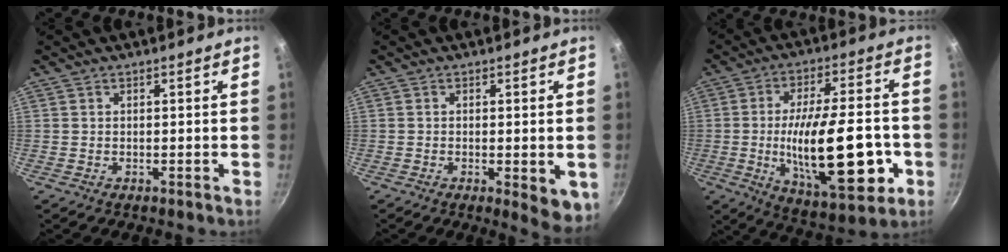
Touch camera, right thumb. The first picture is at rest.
{"total": 7.1, "force": [-1.8, 2.4, 6.5], "torque": [-0.070, -0.005, -0.018]}
{"total": 23.3, "force": [-4.8, 8.9, 21.0], "torque": [-0.316, 0.006, -0.066]}